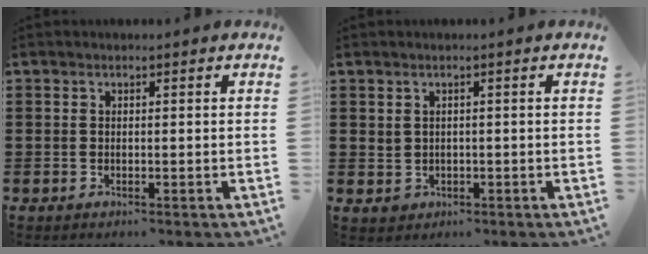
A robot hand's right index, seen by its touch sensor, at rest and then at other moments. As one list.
[{"total": 1.3, "force": [0.3, 1.2, 0.4], "torque": [-0.014, 0.002, 0.006]}]